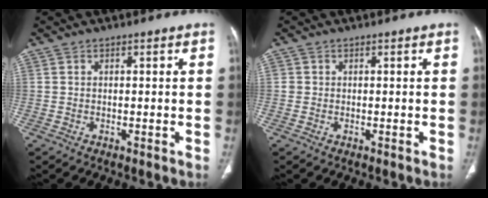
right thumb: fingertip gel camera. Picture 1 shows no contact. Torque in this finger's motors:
{"motor_torque": [-0.01, -0.04, 0.19, 0.16, 0.01]}